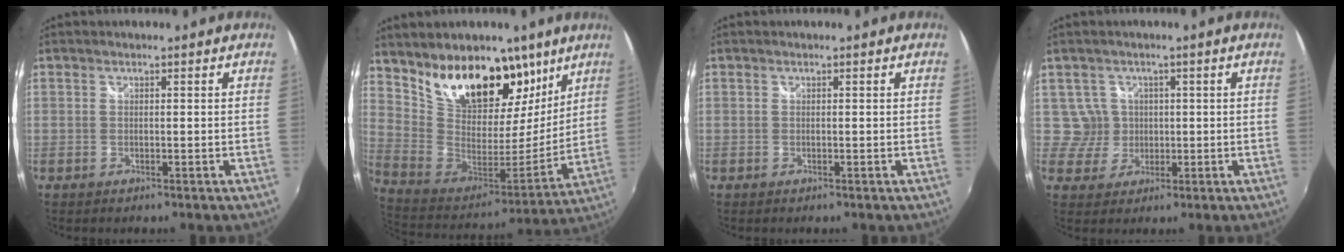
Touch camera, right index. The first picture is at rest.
{"total": 22.9, "force": [13.9, 12.5, 13.2], "torque": [-0.248, 0.013, 0.258]}
{"total": 0.0}
{"total": 4.1, "force": [0.5, 4.1, -0.1], "torque": [0.005, 0.016, 0.010]}